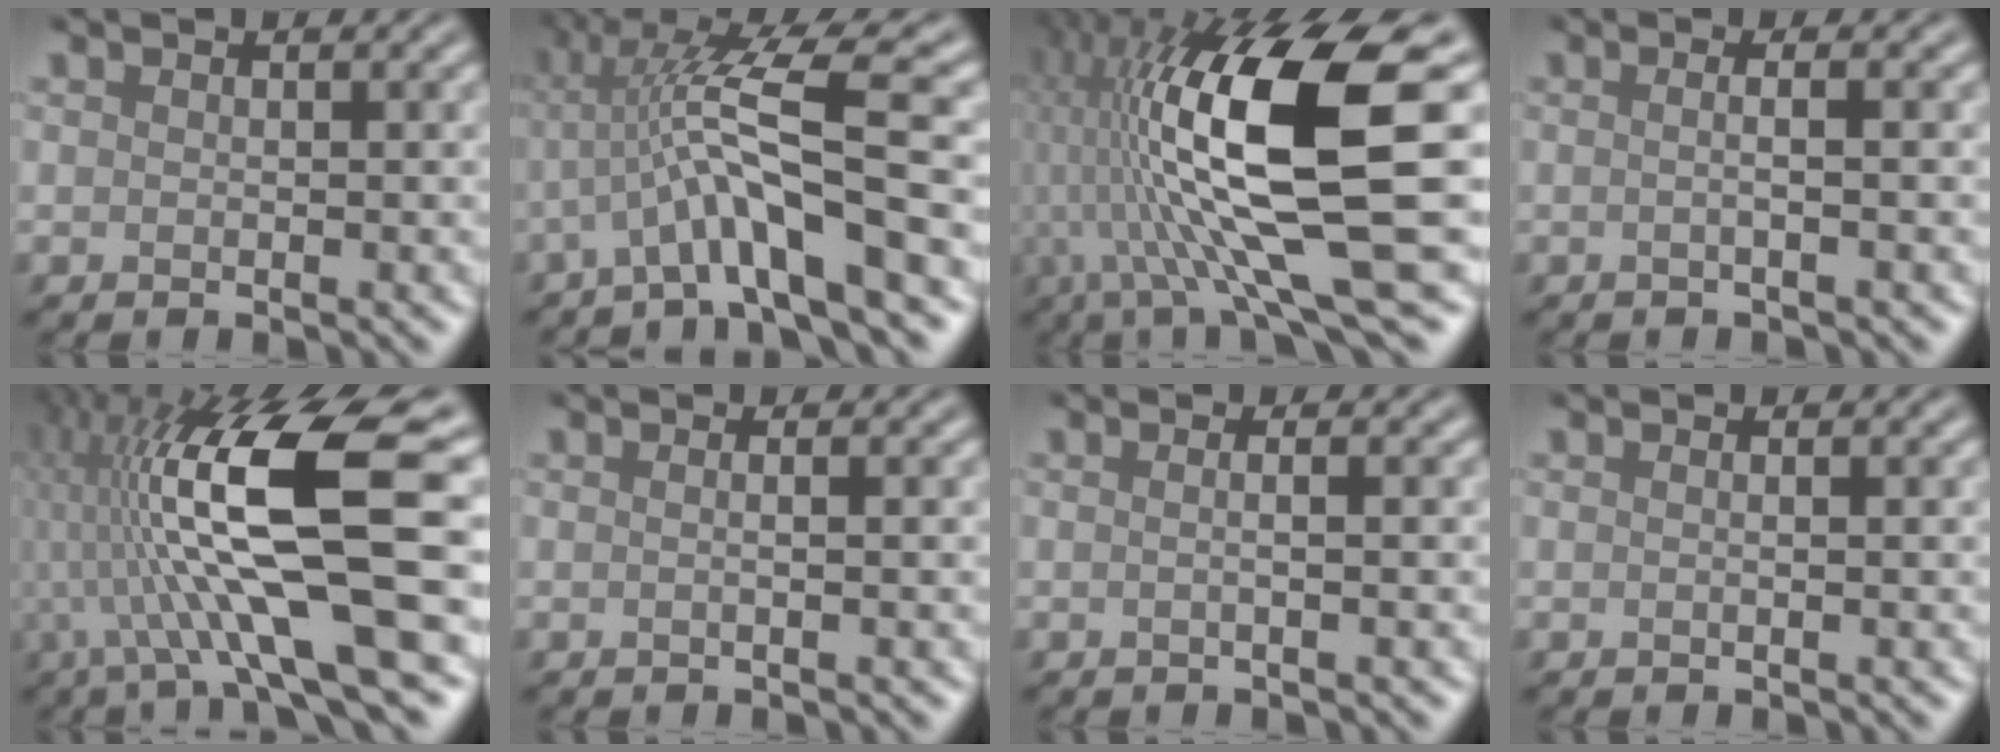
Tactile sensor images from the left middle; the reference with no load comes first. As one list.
[{"total": 8.2, "force": [-1.5, 1.3, 7.9], "torque": [-0.138, 0.022, -0.028]}, {"total": 15.7, "force": [0.7, 3.6, 15.2], "torque": [-0.285, 0.006, 0.023]}, {"total": 2.1, "force": [0.2, 0.9, 1.9], "torque": [-0.012, 0.001, -0.020]}, {"total": 14.9, "force": [0.4, 3.3, 14.5], "torque": [-0.274, 0.011, 0.017]}, {"total": 1.9, "force": [0.4, 1.0, 1.6], "torque": [-0.001, 0.006, -0.018]}, {"total": 2.2, "force": [0.4, 1.2, 1.9], "torque": [-0.004, 0.007, -0.020]}, {"total": 1.0, "force": [0.2, 0.5, 0.8], "torque": [0.003, -0.004, -0.011]}]